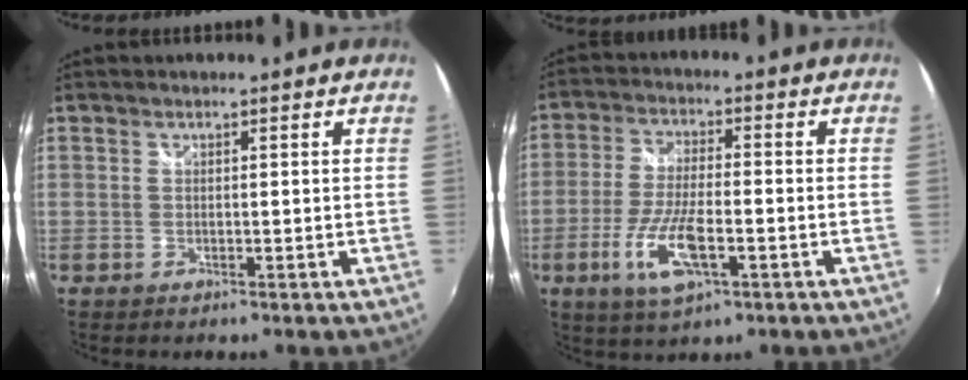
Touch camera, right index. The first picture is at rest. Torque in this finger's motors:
{"motor_torque": [1.51, -0.63, 0.74, 0.10]}